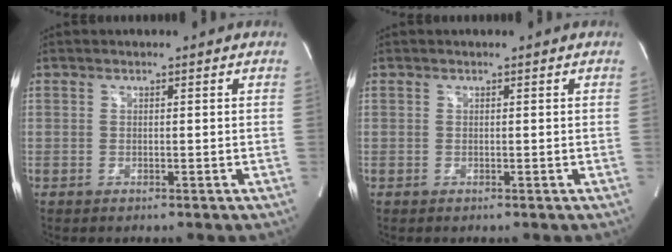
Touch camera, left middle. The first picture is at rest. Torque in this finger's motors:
{"motor_torque": [-0.30, 0.17, -0.06, -0.01]}